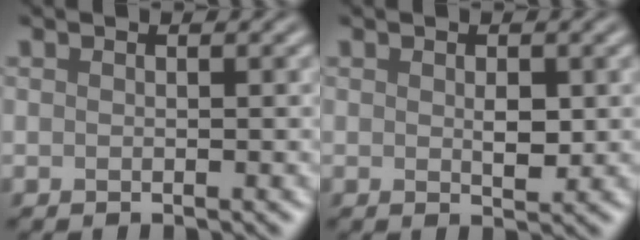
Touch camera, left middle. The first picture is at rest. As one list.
[{"total": 1.6, "force": [0.1, 0.8, 1.4], "torque": [-0.023, -0.003, 0.005]}]